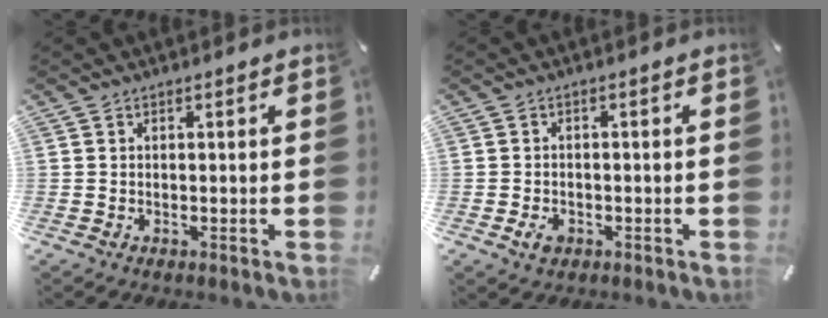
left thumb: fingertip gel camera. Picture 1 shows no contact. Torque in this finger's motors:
{"motor_torque": [-0.10, 0.53, 0.05, -0.03, 0.05]}